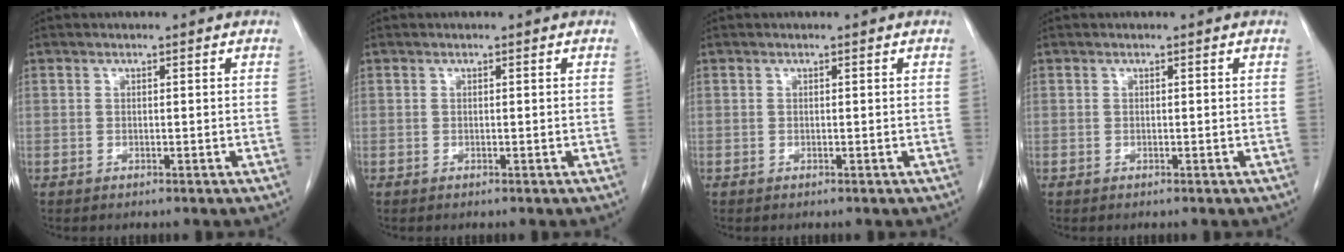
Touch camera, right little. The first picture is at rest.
{"total": 0.0}
{"total": 0.0}
{"total": 0.0}